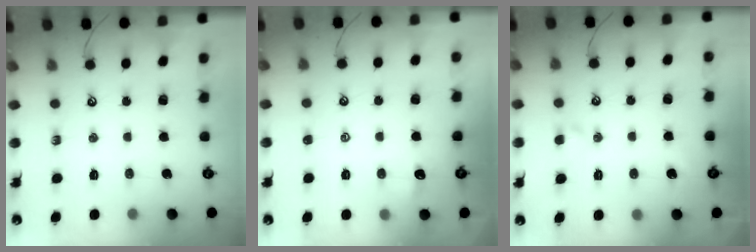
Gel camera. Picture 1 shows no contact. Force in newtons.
{"total": 0.9, "press": 0.8, "slide": 0.4}
{"total": 2.3, "press": 2.2, "slide": 0.6}